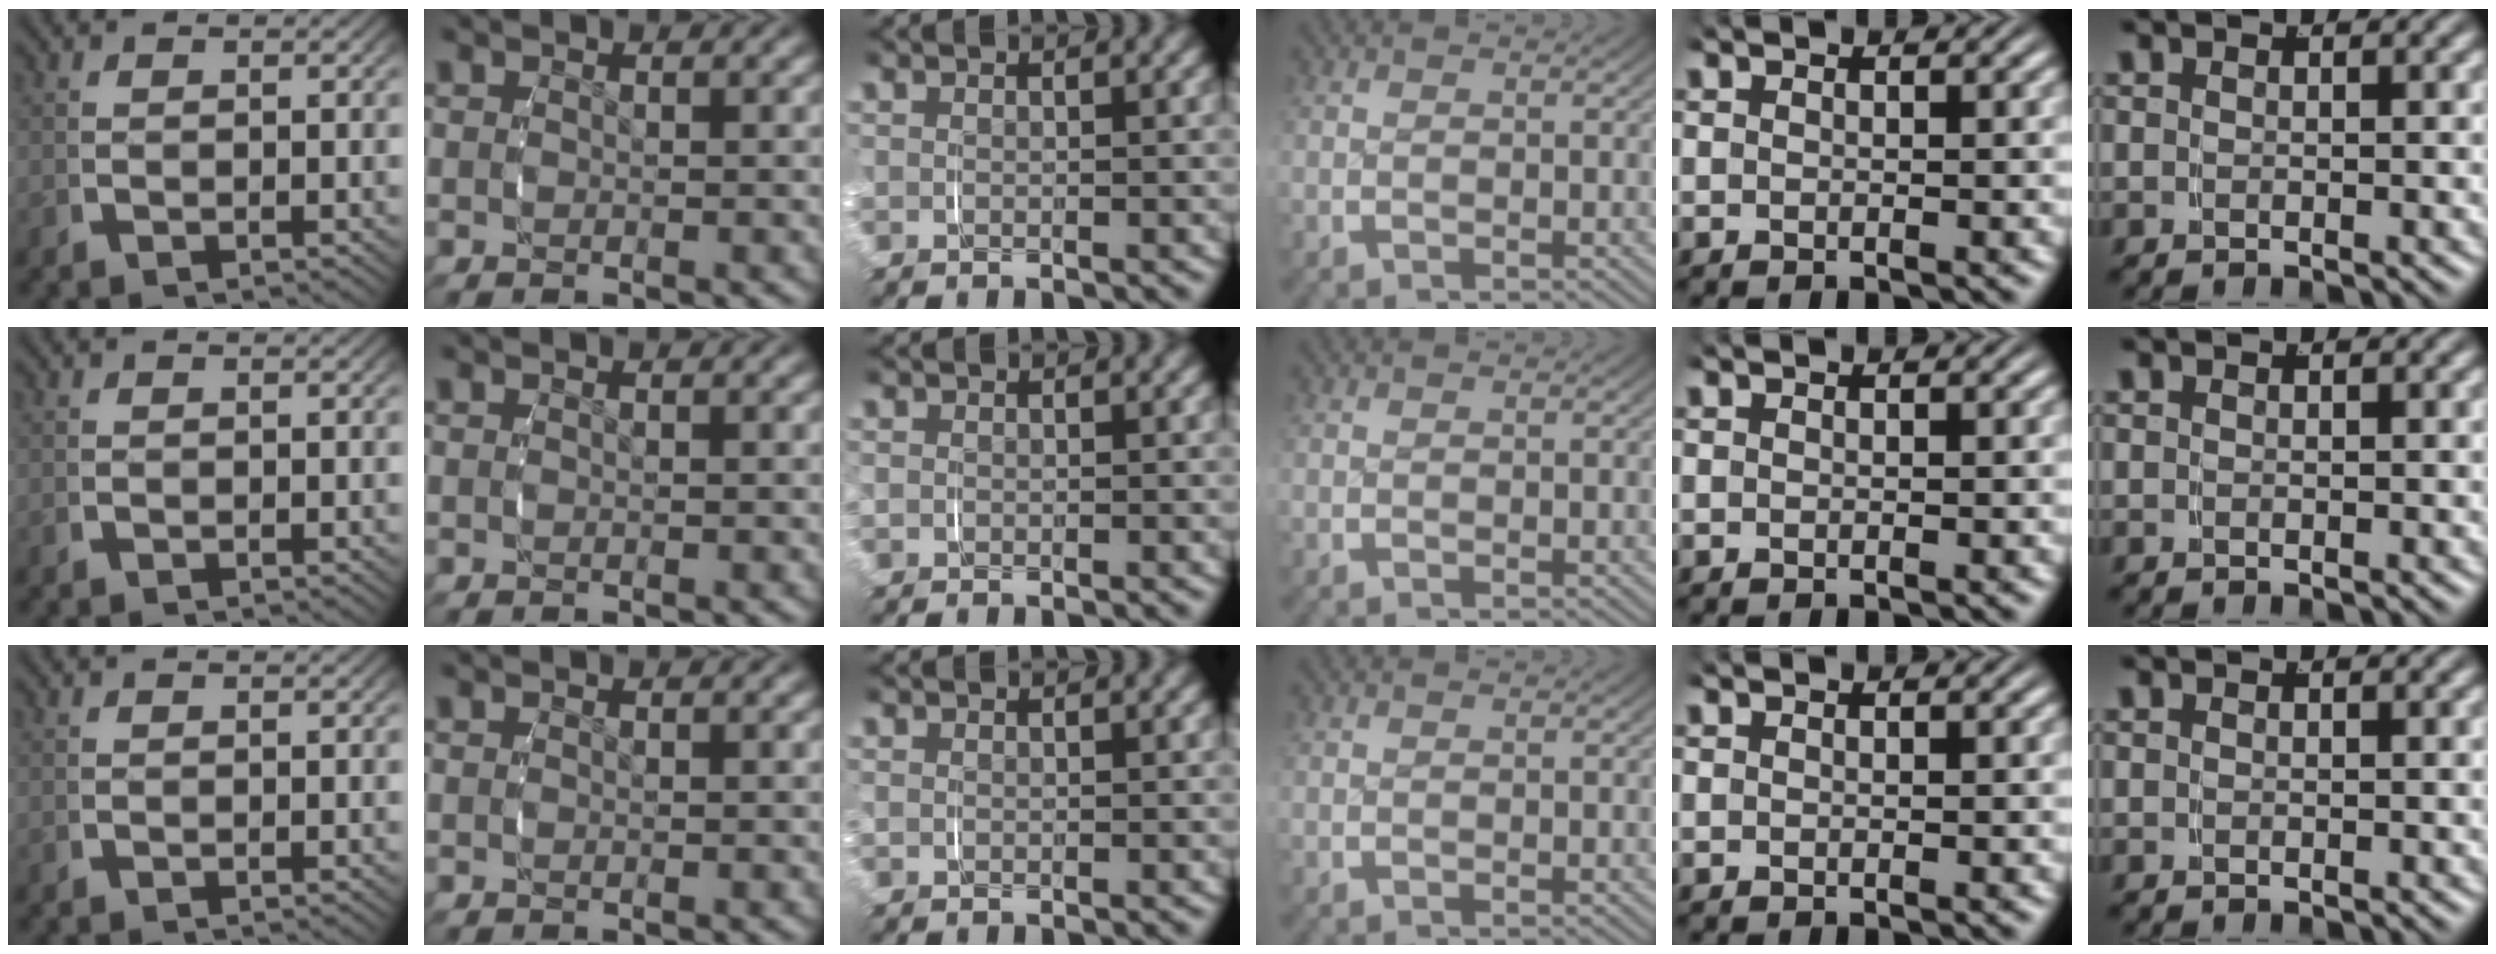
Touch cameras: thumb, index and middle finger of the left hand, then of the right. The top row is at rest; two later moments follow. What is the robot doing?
{"motion": "grasp_and_lifting", "object": "paper towel"}